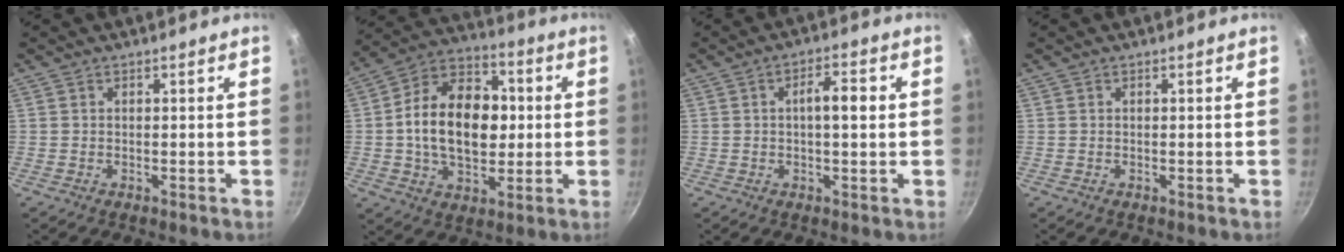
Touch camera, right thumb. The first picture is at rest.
{"total": 19.2, "force": [0.7, 12.9, 14.2], "torque": [-0.201, 0.024, -0.001]}
{"total": 5.5, "force": [0.5, 2.0, 5.1], "torque": [-0.070, 0.014, 0.001]}
{"total": 0.0}